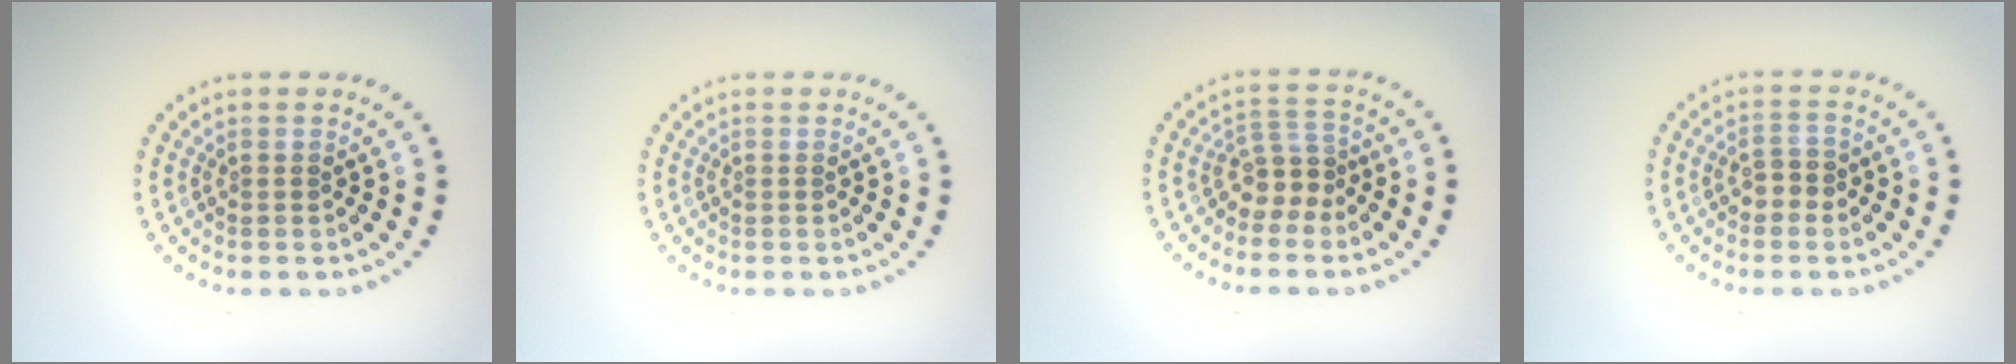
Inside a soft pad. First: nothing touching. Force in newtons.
{"total": 0.0}
{"total": 2.7, "press": 1.9, "slide": 1.9}
{"total": 1.7, "press": 1.6, "slide": 0.6}